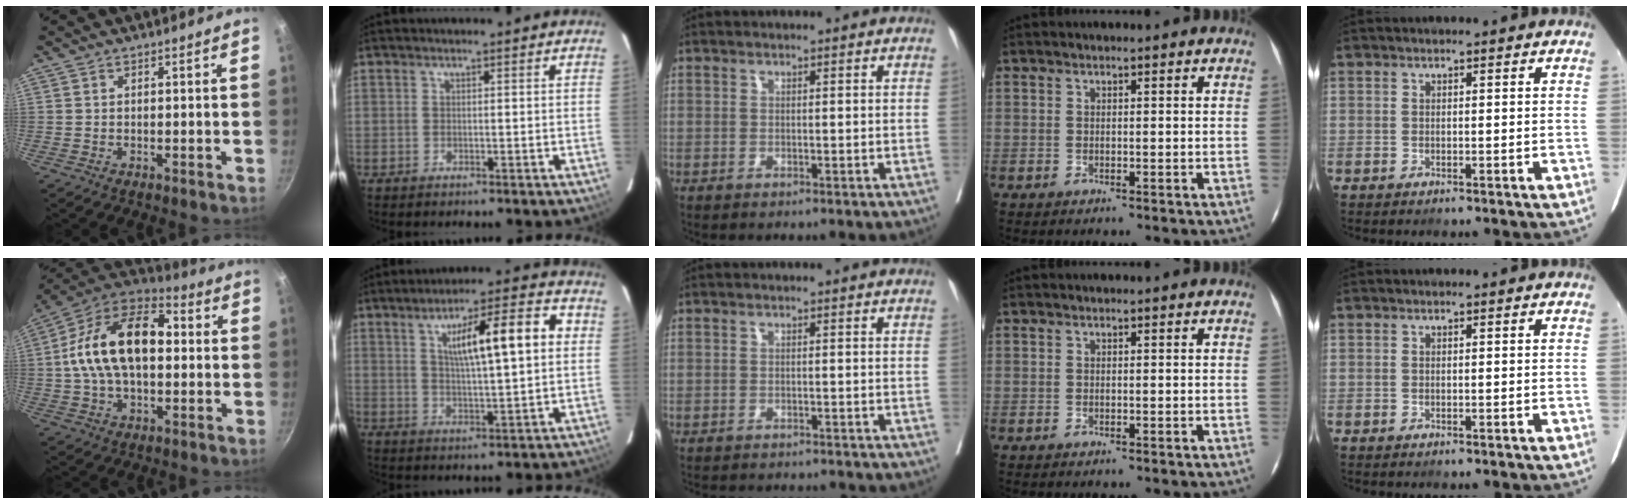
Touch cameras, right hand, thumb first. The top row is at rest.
{"thumb": {"total": 19.9, "force": [1.4, 11.5, 16.2], "torque": [-0.278, 0.034, 0.017]}, "index": {"total": 12.5, "force": [3.3, 1.7, 12.0], "torque": [-0.185, 0.020, 0.052]}, "middle": {"total": 7.0, "force": [-6.6, 1.2, 1.9], "torque": [-0.020, -0.008, -0.082]}}